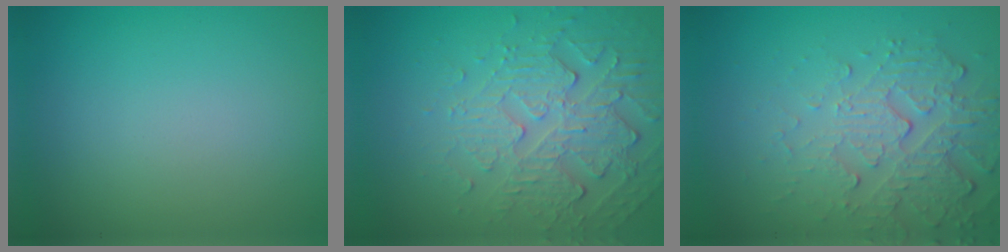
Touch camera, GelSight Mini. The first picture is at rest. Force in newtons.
{"total": 5.3, "press": 3.7, "slide": 3.7}
{"total": 5.2, "press": 3.5, "slide": 3.9}